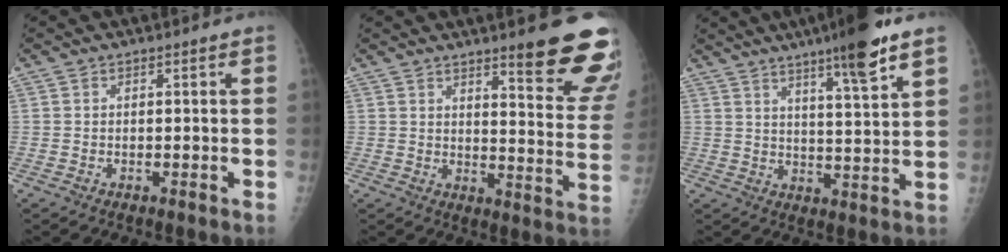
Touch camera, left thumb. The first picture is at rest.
{"total": 16.0, "force": [11.1, 2.5, 11.2], "torque": [-0.108, -0.081, 0.141]}
{"total": 11.8, "force": [7.7, 0.8, 8.9], "torque": [-0.135, -0.039, 0.120]}